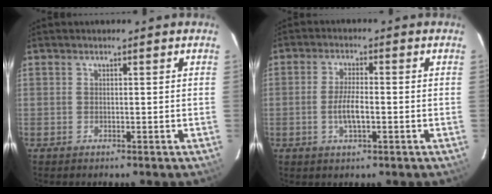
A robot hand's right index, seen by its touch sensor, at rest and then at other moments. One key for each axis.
{"total": 4.7, "fx": -1.3, "fy": 1.3, "fz": 4.3, "tx": -0.086, "ty": -0.002, "tz": -0.022}